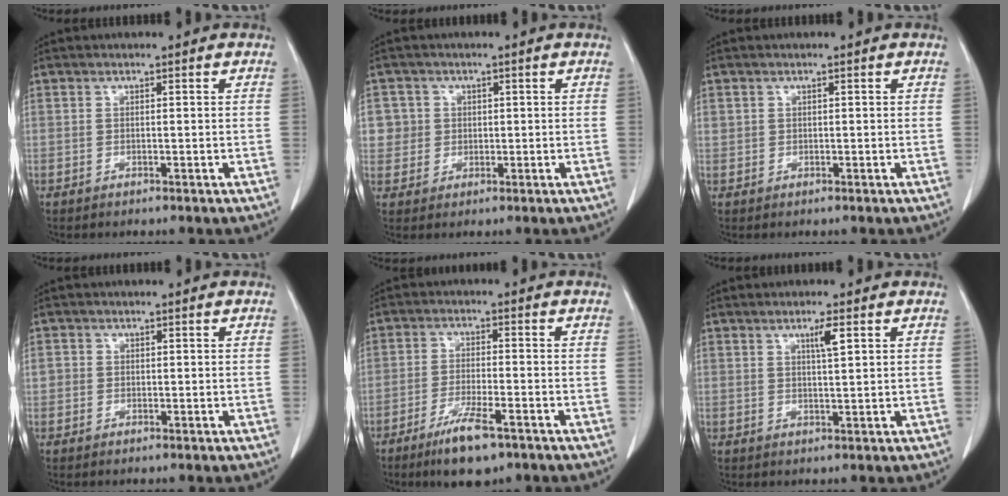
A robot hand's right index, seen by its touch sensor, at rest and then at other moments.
{"total": 4.3, "force": [0.9, 4.2, -0.1], "torque": [0.019, 0.008, 0.018]}
{"total": 0.9, "force": [0.3, 0.8, 0.1], "torque": [0.009, 0.007, 0.004]}
{"total": 1.4, "force": [0.0, 1.3, 0.2], "torque": [0.005, 0.005, -0.001]}
{"total": 7.5, "force": [-4.9, 1.3, 5.6], "torque": [-0.105, -0.014, -0.081]}
{"total": 2.6, "force": [1.2, 0.0, 2.3], "torque": [-0.042, -0.003, 0.021]}